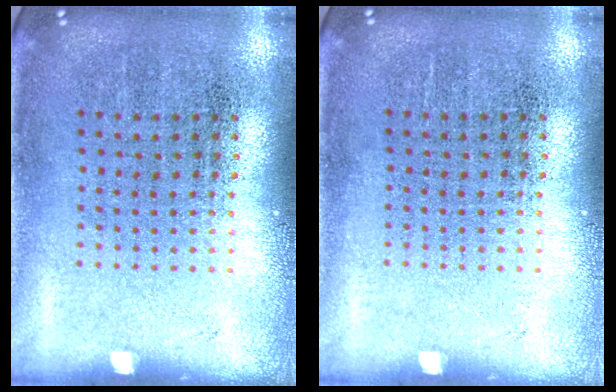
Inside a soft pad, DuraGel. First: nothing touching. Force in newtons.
{"total": 0.0}